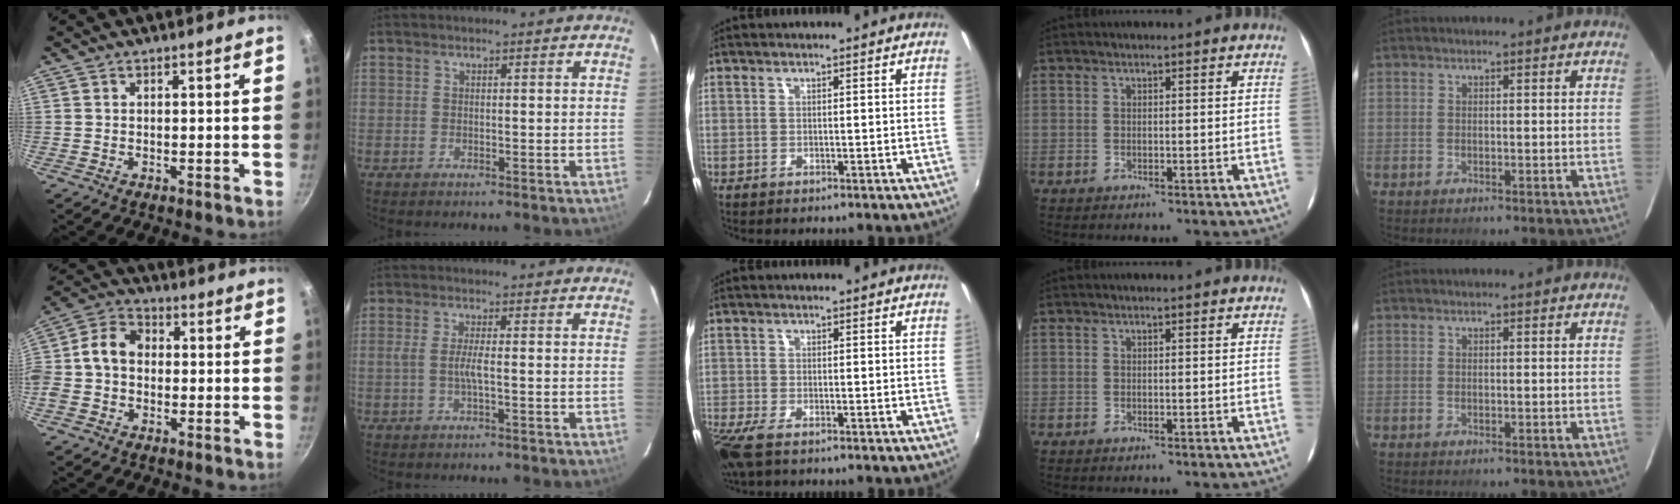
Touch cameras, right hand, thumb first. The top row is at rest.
{"thumb": {"total": 9.0, "force": [-0.3, 7.1, 5.6], "torque": [-0.081, 0.026, -0.030]}, "index": {"total": 2.7, "force": [-0.6, -0.2, 2.6], "torque": [-0.051, 0.000, -0.011]}, "middle": {"total": 6.2, "force": [-4.2, 1.9, 4.2], "torque": [-0.104, -0.029, -0.082]}}